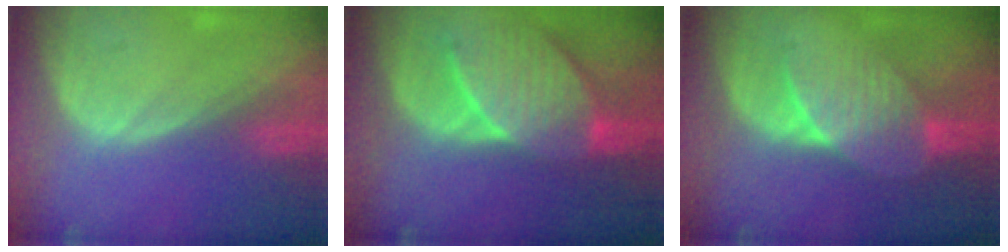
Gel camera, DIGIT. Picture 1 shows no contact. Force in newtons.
{"total": 9.2, "press": 8.8, "slide": 2.6}
{"total": 7.4, "press": 6.9, "slide": 2.6}